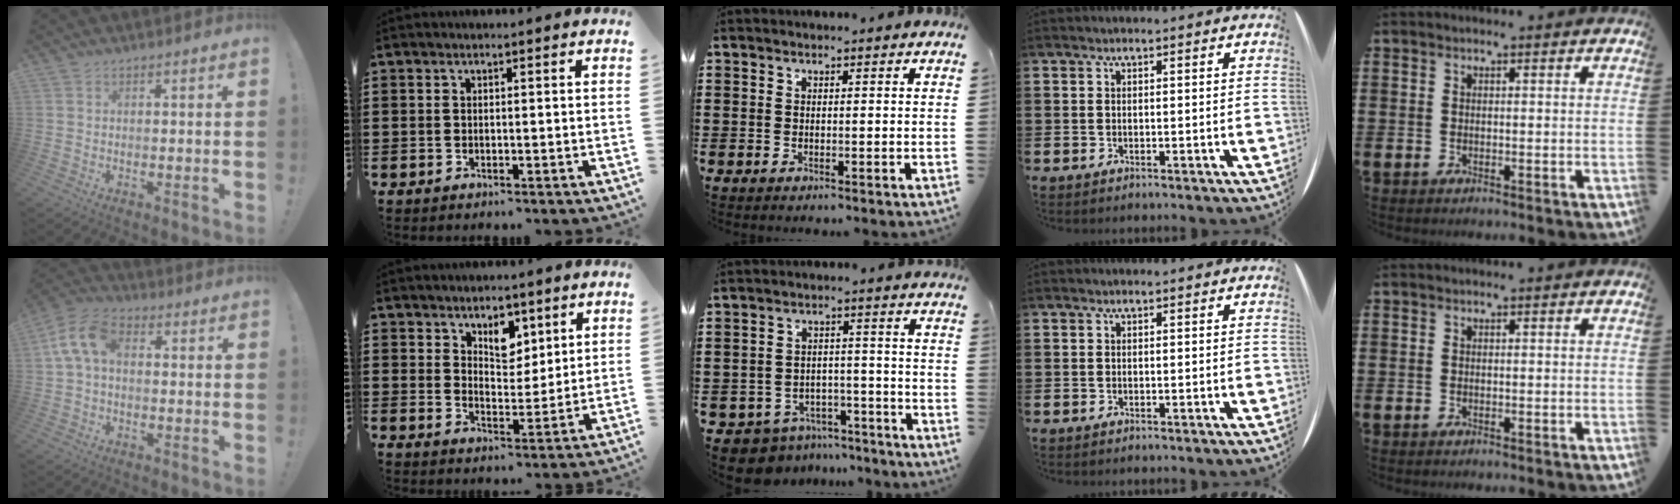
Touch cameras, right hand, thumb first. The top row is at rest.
{"thumb": {"total": 9.6, "force": [1.6, 5.6, 7.7], "torque": [-0.162, 0.006, 0.034]}, "index": {"total": 5.7, "force": [3.6, 3.4, 2.7], "torque": [-0.045, 0.000, 0.062]}, "middle": {"total": 6.5, "force": [-6.3, 1.6, 0.7], "torque": [-0.028, 0.014, -0.129]}}